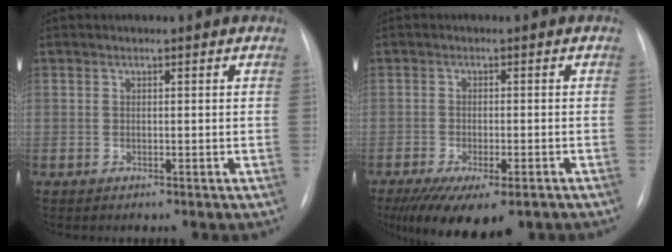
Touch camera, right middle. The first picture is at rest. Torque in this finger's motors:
{"motor_torque": [1.20, -0.94, 0.26, 0.10]}